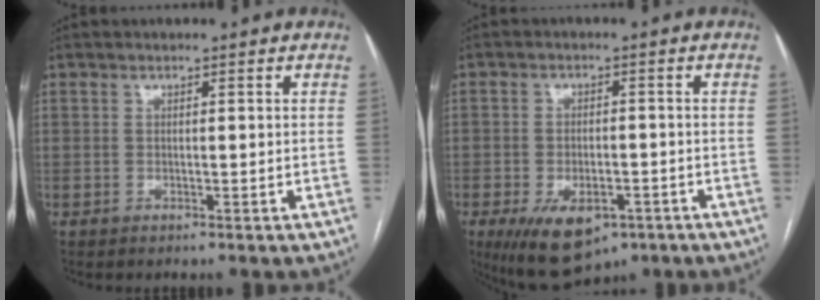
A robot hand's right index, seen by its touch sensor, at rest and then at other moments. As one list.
[{"total": 10.6, "force": [-6.0, 5.3, 7.0], "torque": [-0.122, -0.009, -0.083]}]